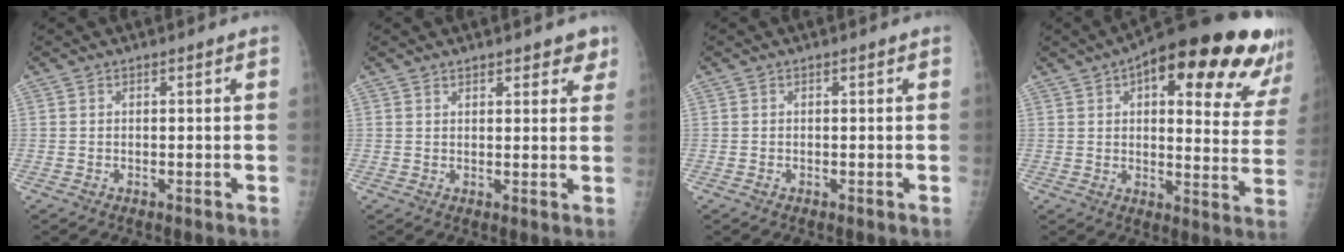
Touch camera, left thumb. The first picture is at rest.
{"total": 4.3, "force": [3.1, 2.0, 2.2], "torque": [0.003, -0.014, 0.038]}
{"total": 0.0}
{"total": 25.7, "force": [15.0, 8.8, 18.9], "torque": [-0.221, -0.029, 0.187]}